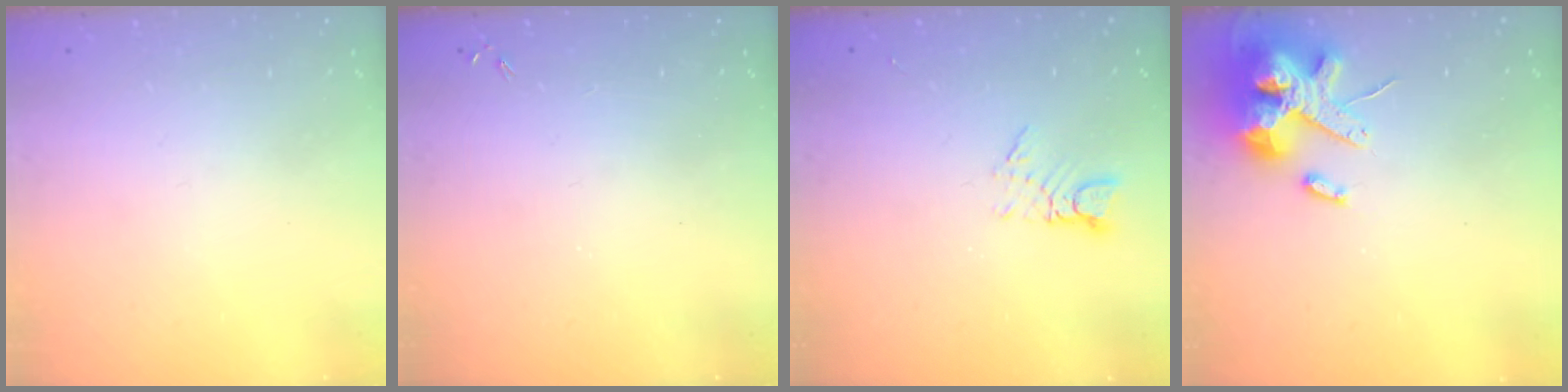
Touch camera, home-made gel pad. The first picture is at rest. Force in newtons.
{"total": 0.0}
{"total": 3.2, "press": 3.2, "slide": 0.2}
{"total": 16.4, "press": 16.2, "slide": 2.4}